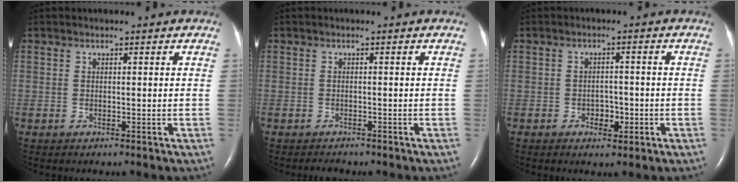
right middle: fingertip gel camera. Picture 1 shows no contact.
{"total": 1.2, "force": [-1.1, 0.4, 0.1], "torque": [-0.007, -0.003, -0.014]}
{"total": 2.7, "force": [-1.0, 1.7, 1.8], "torque": [-0.025, 0.006, -0.010]}